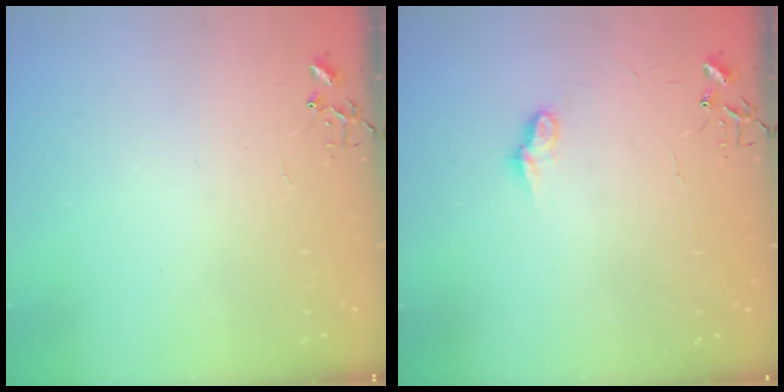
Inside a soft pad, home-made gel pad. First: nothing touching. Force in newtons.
{"total": 6.9, "press": 6.9, "slide": 0.2}